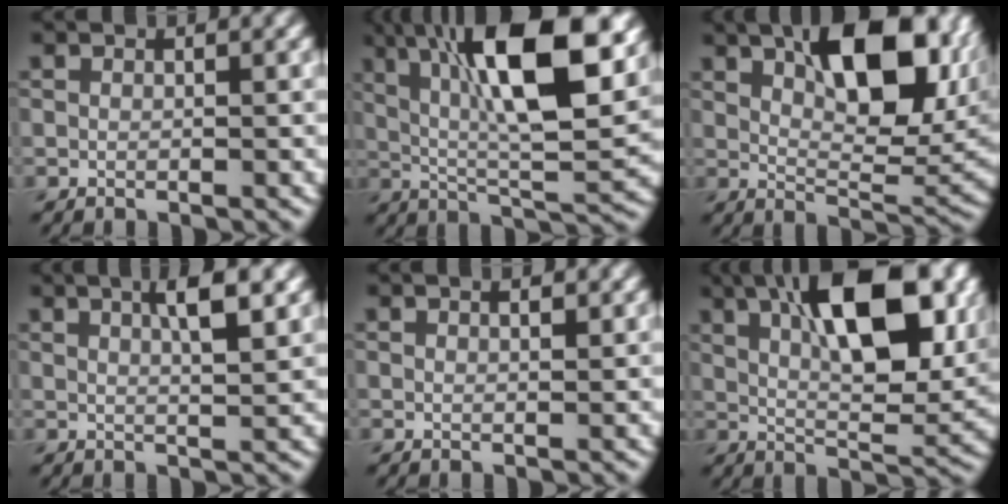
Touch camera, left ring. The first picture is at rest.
{"total": 13.8, "force": [4.9, 3.9, 12.3], "torque": [-0.191, 0.009, 0.076]}
{"total": 11.4, "force": [4.1, 4.5, 9.6], "torque": [-0.140, 0.007, 0.064]}
{"total": 4.1, "force": [1.8, 1.0, 3.6], "torque": [-0.047, 0.006, 0.025]}
{"total": 1.1, "force": [0.7, 0.2, 0.8], "torque": [-0.013, 0.000, 0.010]}
{"total": 13.3, "force": [5.3, 5.1, 11.1], "torque": [-0.159, 0.006, 0.082]}